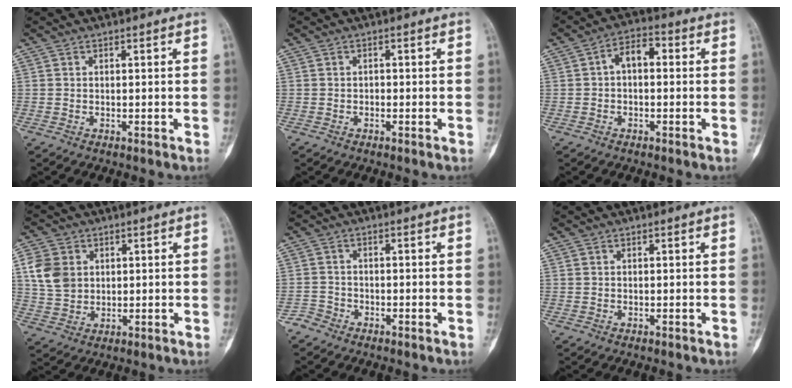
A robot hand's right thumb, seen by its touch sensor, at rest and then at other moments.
{"total": 0.6, "force": [-0.3, 0.4, 0.2], "torque": [0.003, 0.003, -0.010]}
{"total": 5.4, "force": [0.3, 3.2, 4.3], "torque": [-0.057, 0.022, -0.008]}
{"total": 8.1, "force": [2.1, 6.5, 4.3], "torque": [-0.070, -0.004, 0.043]}
{"total": 2.1, "force": [-1.7, 1.1, -0.1], "torque": [0.009, 0.004, -0.038]}
{"total": 0.0}